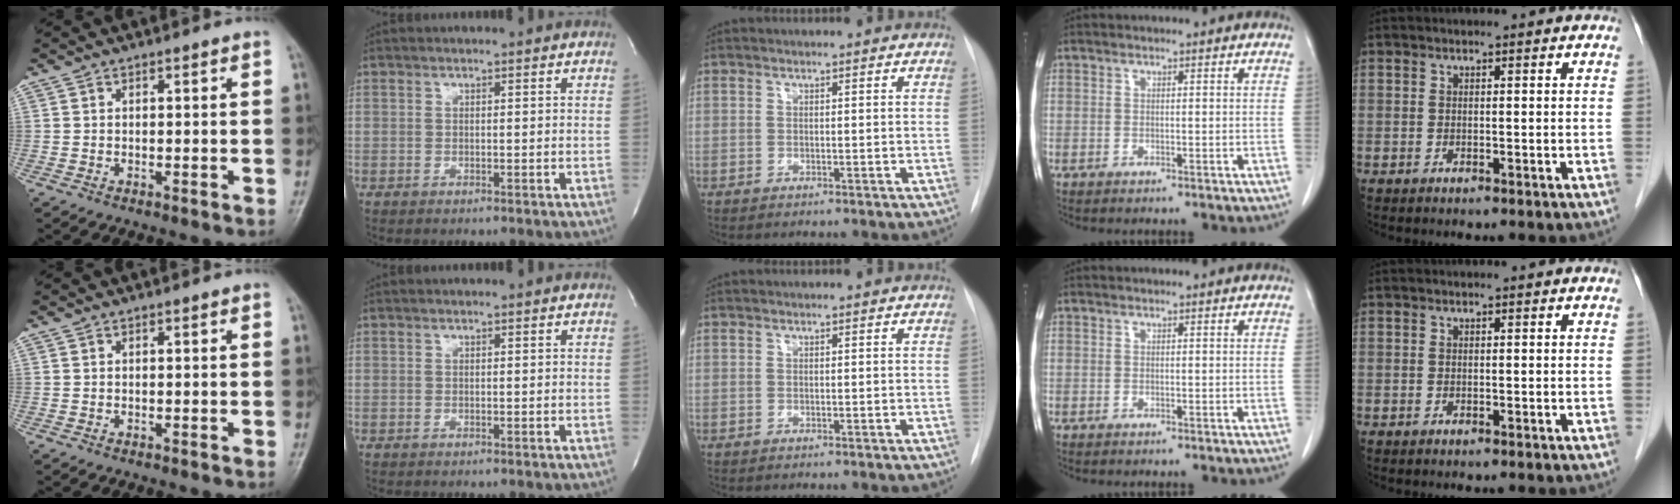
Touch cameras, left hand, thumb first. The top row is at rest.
{}